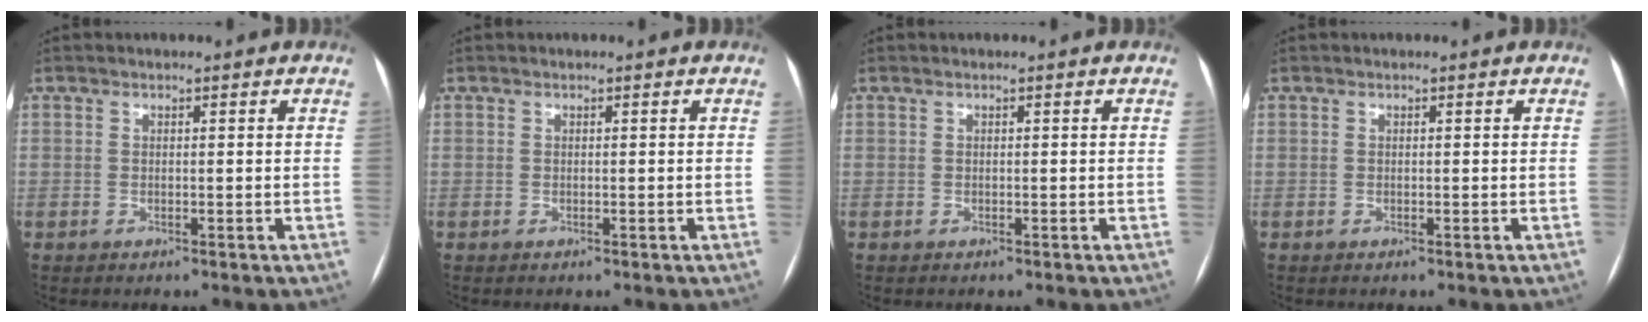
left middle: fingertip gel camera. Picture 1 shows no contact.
{"total": 0.0}
{"total": 0.0}
{"total": 0.0}